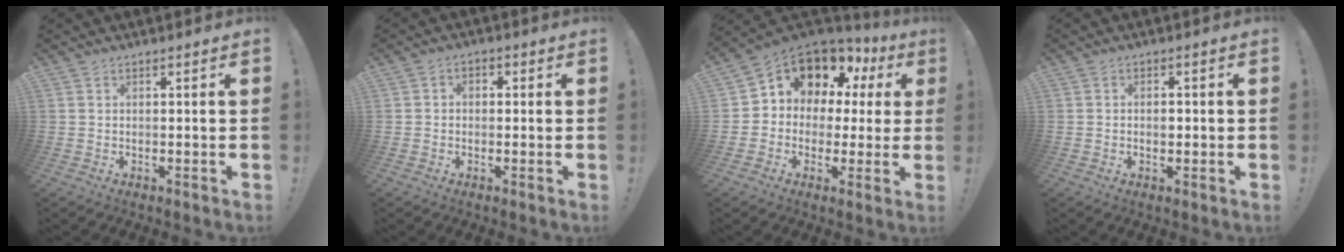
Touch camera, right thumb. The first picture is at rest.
{"total": 2.4, "force": [-1.2, 1.7, 1.2], "torque": [-0.017, 0.010, -0.023]}
{"total": 8.0, "force": [3.2, 6.6, 3.2], "torque": [-0.053, -0.031, 0.065]}
{"total": 1.9, "force": [-0.6, 1.2, 1.4], "torque": [-0.016, 0.003, -0.014]}